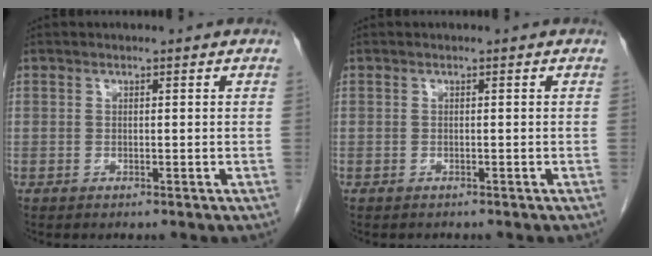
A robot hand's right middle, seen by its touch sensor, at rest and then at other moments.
{"total": 0.9, "force": [-0.8, 0.3, 0.2], "torque": [-0.008, -0.001, -0.011]}